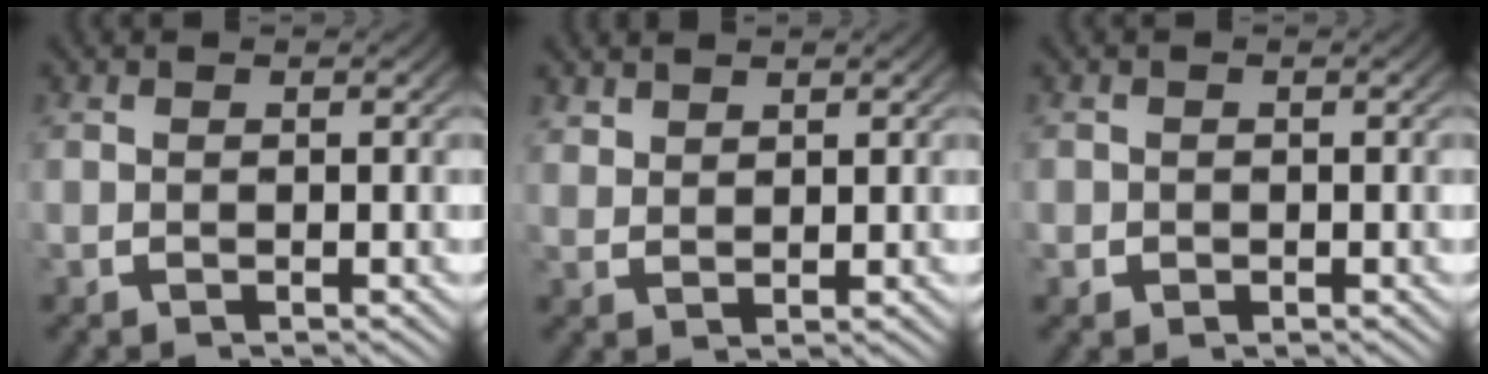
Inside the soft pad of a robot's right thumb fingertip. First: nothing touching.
{"total": 1.8, "force": [1.7, 0.3, 0.3], "torque": [0.002, 0.002, 0.040]}
{"total": 1.0, "force": [-0.3, 1.0, 0.2], "torque": [-0.002, -0.005, -0.005]}